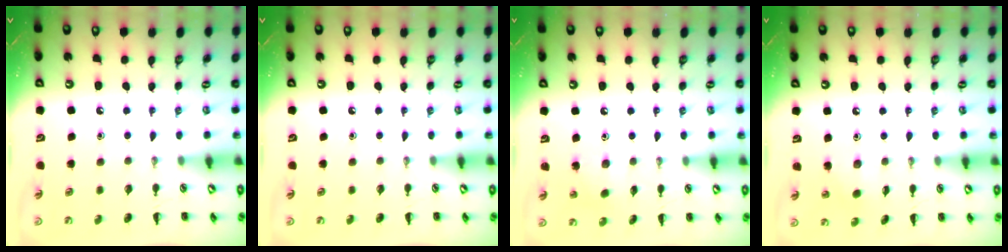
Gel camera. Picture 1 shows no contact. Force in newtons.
{"total": 0.0}
{"total": 3.5, "press": 3.5, "slide": 0.5}
{"total": 2.9, "press": 2.8, "slide": 0.6}